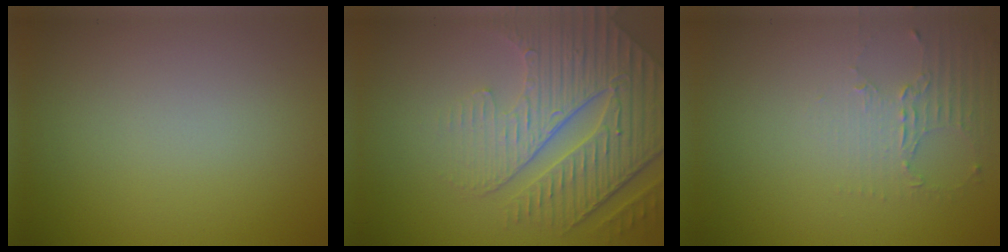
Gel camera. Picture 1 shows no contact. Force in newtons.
{"total": 7.3, "press": 5.5, "slide": 4.7}
{"total": 2.0, "press": 1.5, "slide": 1.4}